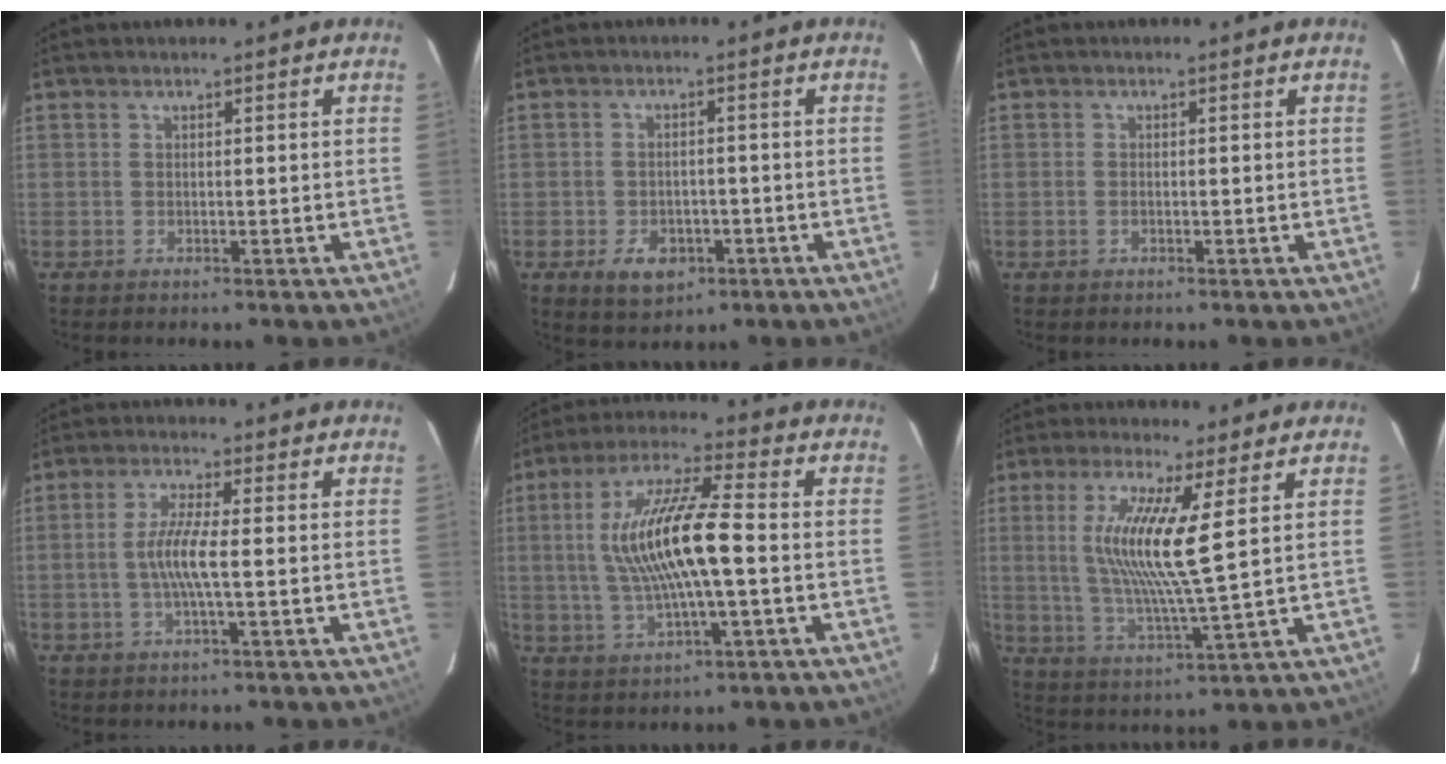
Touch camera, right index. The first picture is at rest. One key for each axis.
{"total": 6.1, "fx": -2.8, "fy": 4.5, "fz": 3.1, "tx": -0.072, "ty": 0.006, "tz": -0.032}
{"total": 1.0, "fx": -0.4, "fy": 0.7, "fz": 0.6, "tx": -0.013, "ty": 0.000, "tz": -0.008}
{"total": 5.9, "fx": -0.9, "fy": 0.2, "fz": 5.8, "tx": -0.116, "ty": 0.000, "tz": -0.017}
{"total": 15.0, "fx": -0.1, "fy": 3.0, "fz": 14.7, "tx": -0.280, "ty": 0.010, "tz": -0.001}
{"total": 11.9, "fx": 3.2, "fy": 0.0, "fz": 11.5, "tx": -0.222, "ty": -0.013, "tz": 0.065}